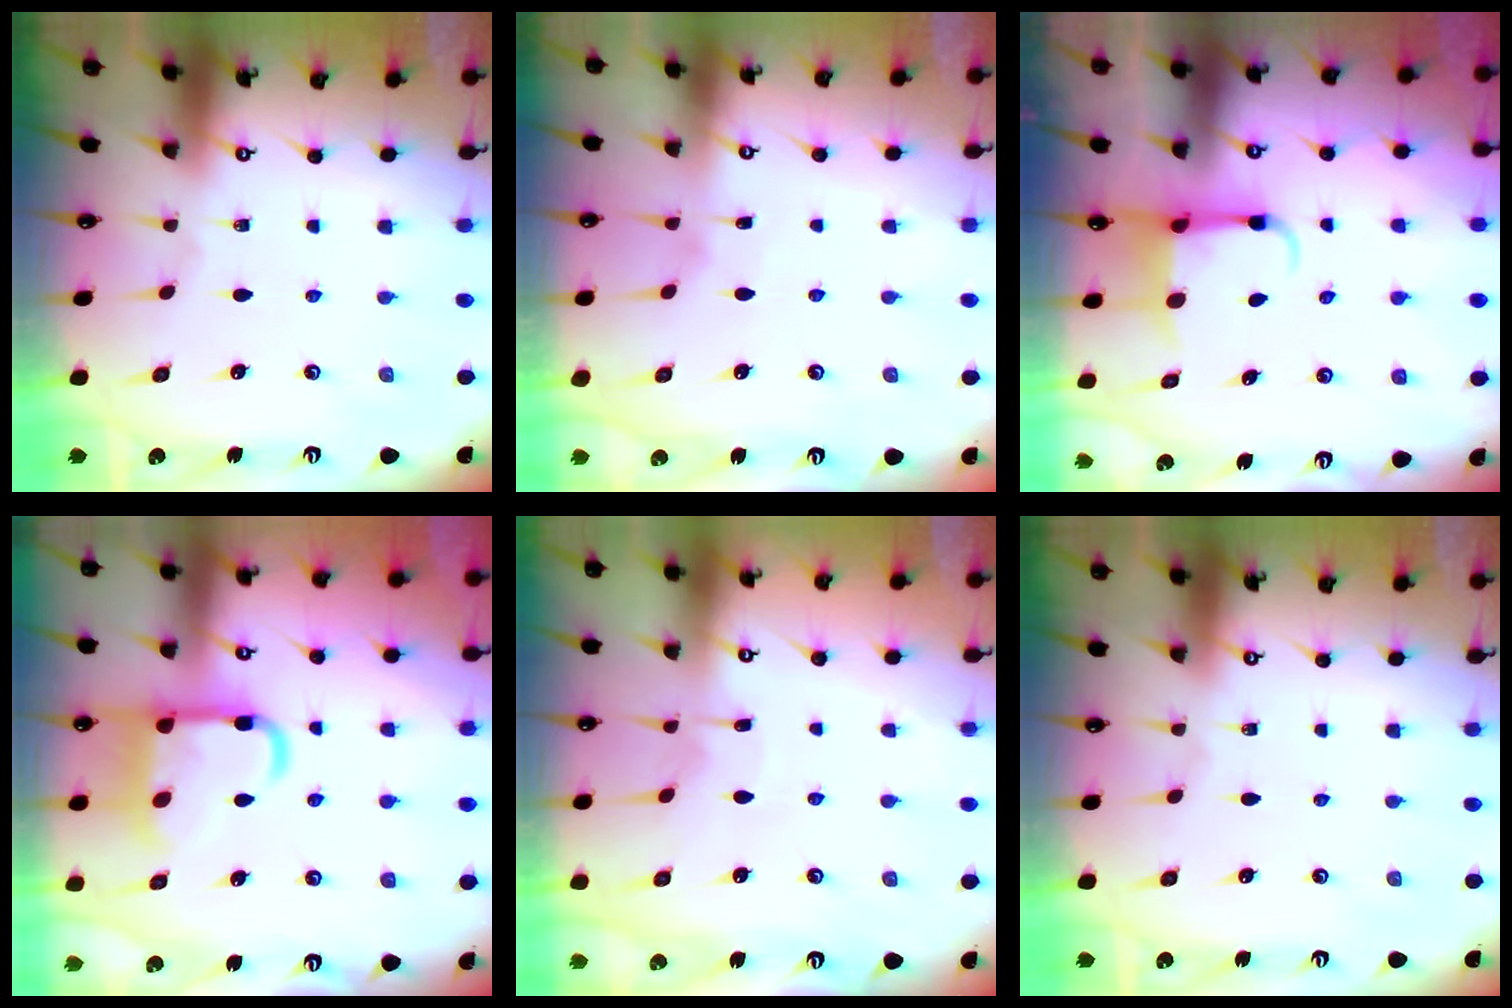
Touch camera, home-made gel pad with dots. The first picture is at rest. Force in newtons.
{"total": 1.8, "press": 1.8, "slide": 0.3}
{"total": 4.3, "press": 4.2, "slide": 0.7}
{"total": 15.2, "press": 15.1, "slide": 1.4}
{"total": 3.7, "press": 3.7, "slide": 0.4}
{"total": 0.0}